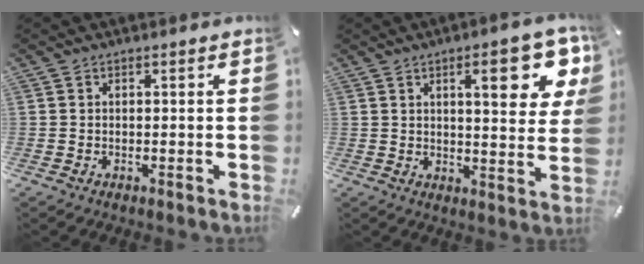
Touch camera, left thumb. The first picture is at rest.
{"total": 13.9, "force": [6.1, 4.3, 11.8], "torque": [-0.156, -0.024, 0.092]}